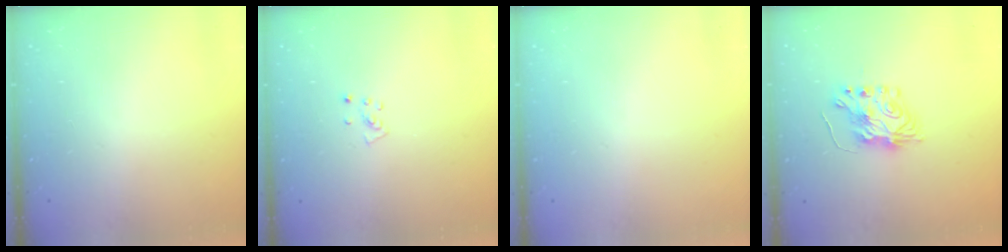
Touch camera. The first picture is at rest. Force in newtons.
{"total": 3.8, "press": 3.8, "slide": 0.4}
{"total": 0.0}
{"total": 7.5, "press": 7.5, "slide": 0.6}